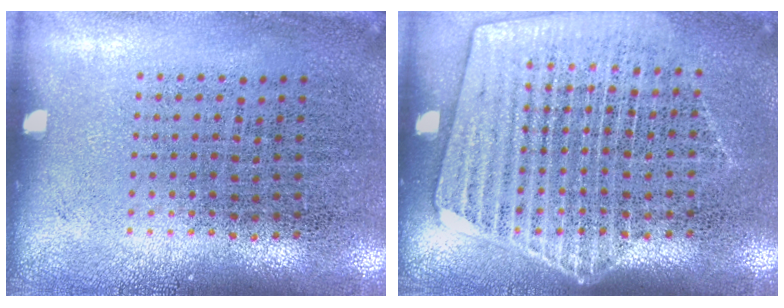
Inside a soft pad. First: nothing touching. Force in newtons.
{"total": 1.7, "press": 1.6, "slide": 0.7}